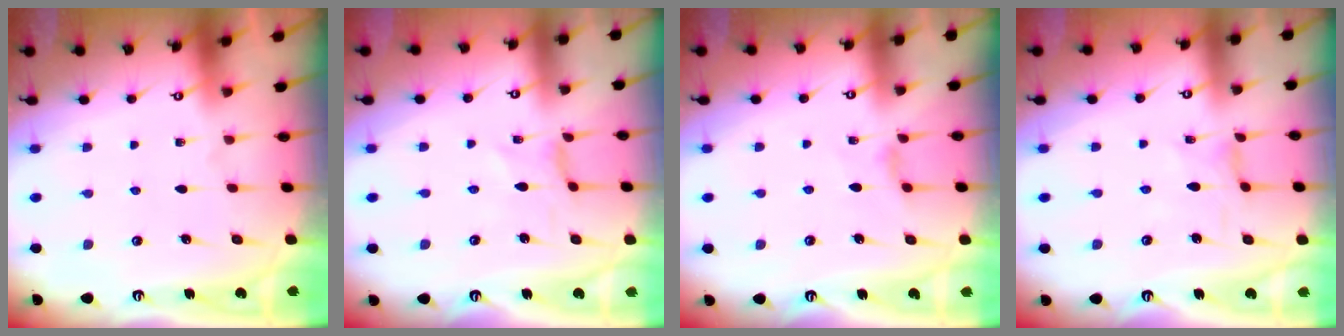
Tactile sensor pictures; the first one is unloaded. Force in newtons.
{"total": 0.0}
{"total": 3.3, "press": 3.3, "slide": 0.5}
{"total": 0.6, "press": 0.6, "slide": 0.2}